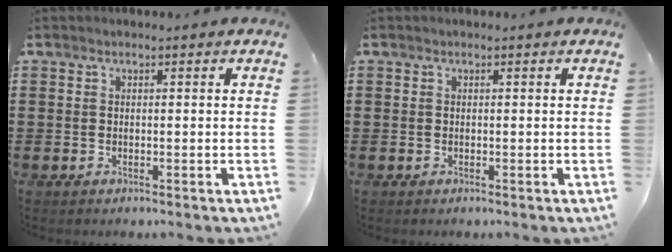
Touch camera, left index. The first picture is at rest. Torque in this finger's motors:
{"motor_torque": [0.00, 0.00, 0.00, 0.00]}